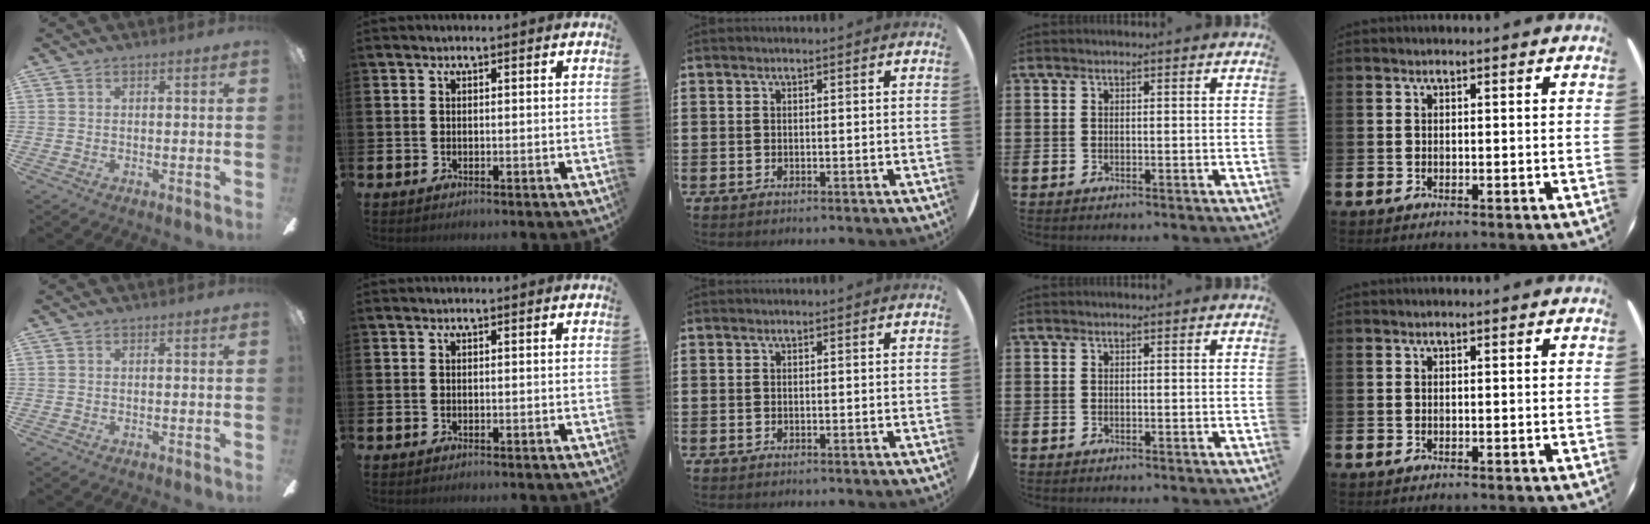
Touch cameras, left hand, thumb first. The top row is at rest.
{}